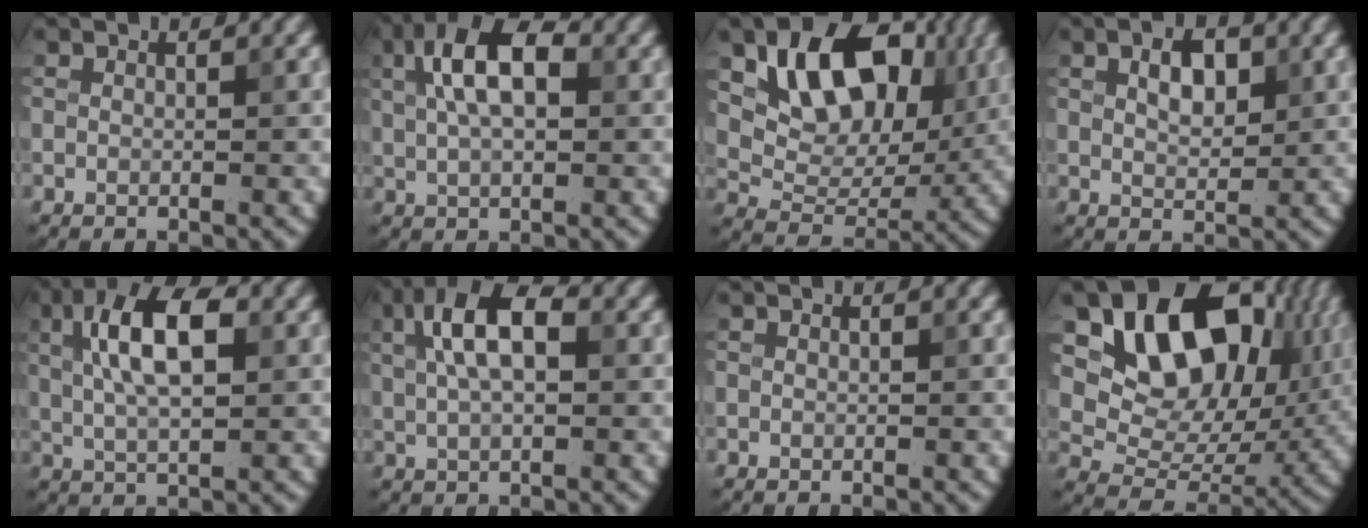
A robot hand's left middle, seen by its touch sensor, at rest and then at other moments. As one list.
[{"total": 7.2, "force": [2.1, 3.6, 5.9], "torque": [-0.106, 0.020, 0.025]}, {"total": 11.1, "force": [4.1, 7.3, 7.4], "torque": [-0.124, -0.009, 0.071]}, {"total": 3.1, "force": [1.0, 1.7, 2.4], "torque": [-0.043, 0.004, 0.018]}, {"total": 7.4, "force": [1.8, 3.2, 6.5], "torque": [-0.115, 0.017, 0.026]}, {"total": 6.5, "force": [1.9, 3.0, 5.4], "torque": [-0.099, 0.017, 0.024]}, {"total": 0.0}, {"total": 13.8, "force": [5.7, 8.8, 8.9], "torque": [-0.134, 0.009, 0.103]}]